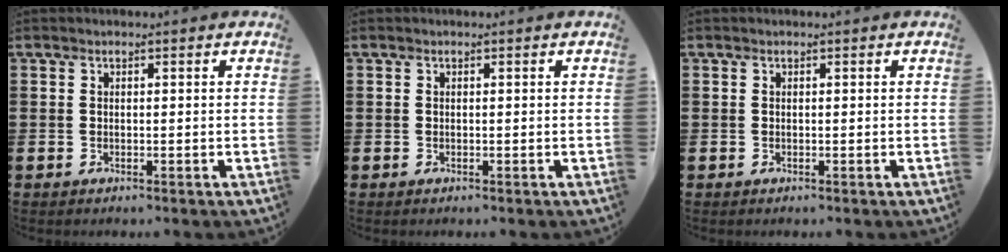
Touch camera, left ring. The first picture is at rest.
{"total": 0.0}
{"total": 0.0}